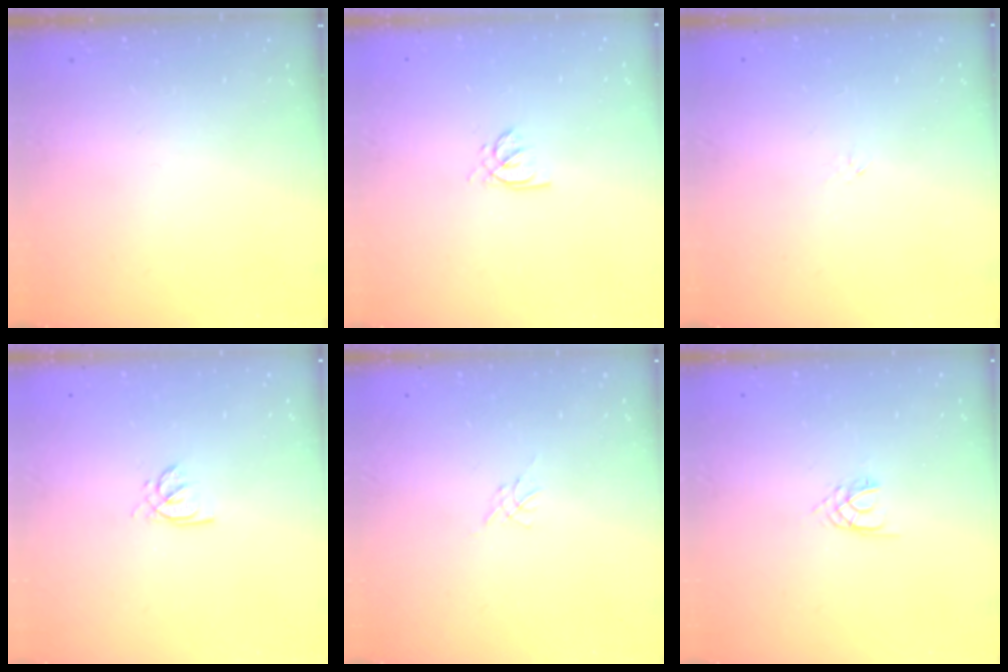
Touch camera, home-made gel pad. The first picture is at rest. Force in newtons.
{"total": 1.5, "press": 1.5, "slide": 0.2}
{"total": 1.2, "press": 1.2, "slide": 0.4}
{"total": 2.2, "press": 2.2, "slide": 0.2}
{"total": 0.0}
{"total": 2.1, "press": 2.1, "slide": 0.3}